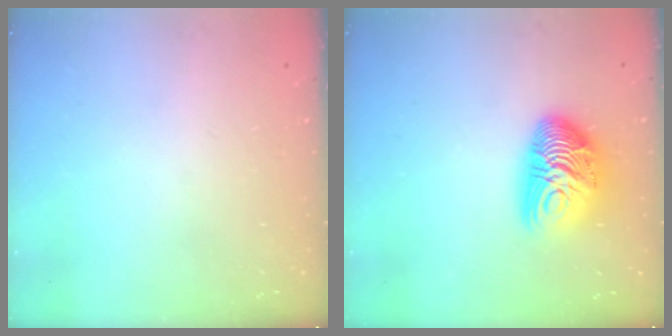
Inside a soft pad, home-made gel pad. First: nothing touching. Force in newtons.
{"total": 12.5, "press": 12.5, "slide": 0.9}